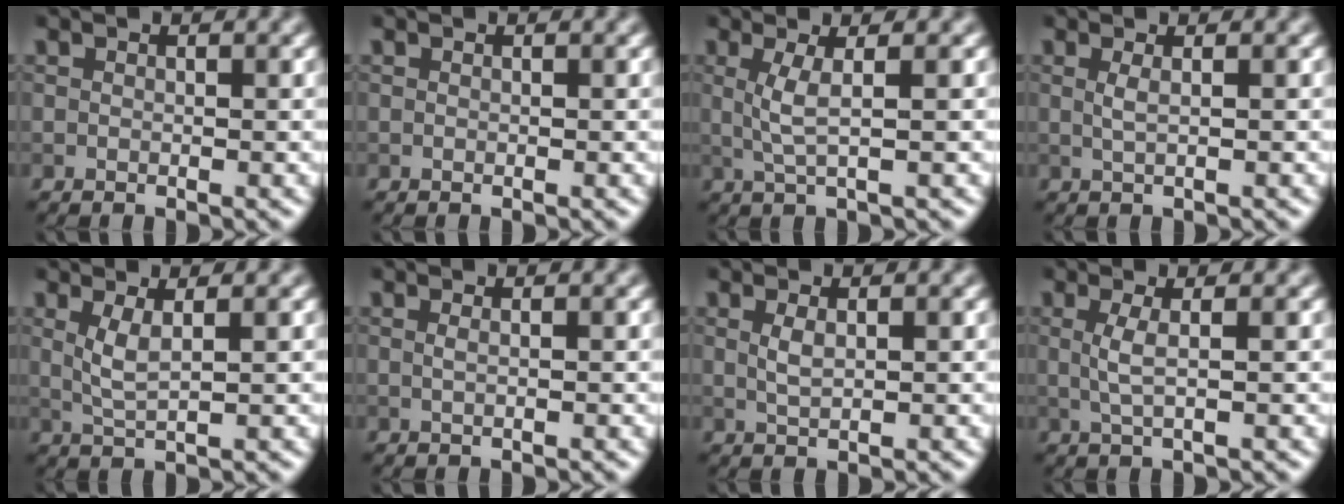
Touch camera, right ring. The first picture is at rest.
{"total": 0.0}
{"total": 2.8, "force": [0.4, 0.6, 2.8], "torque": [-0.053, 0.001, 0.007]}
{"total": 1.5, "force": [0.3, 0.5, 1.4], "torque": [-0.021, 0.003, 0.000]}
{"total": 2.4, "force": [0.7, 0.6, 2.3], "torque": [-0.047, -0.001, 0.016]}
{"total": 1.1, "force": [0.3, 0.4, 1.0], "torque": [-0.012, 0.000, -0.005]}
{"total": 1.3, "force": [0.4, 0.4, 1.2], "torque": [-0.028, 0.000, 0.009]}
{"total": 2.3, "force": [0.2, 0.6, 2.2], "torque": [-0.042, 0.002, 0.001]}